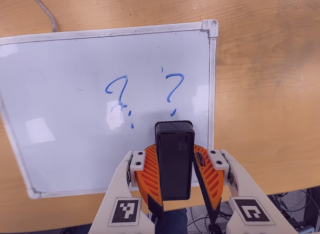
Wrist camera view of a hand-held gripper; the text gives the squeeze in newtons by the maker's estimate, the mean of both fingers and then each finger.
{"total": 6.6, "left": 6.9, "right": 6.3}